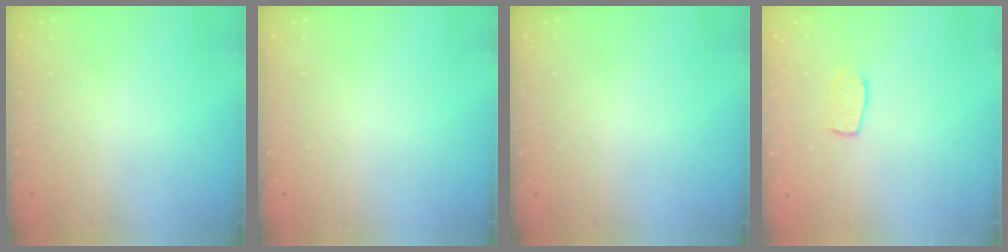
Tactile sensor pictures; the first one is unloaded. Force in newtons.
{"total": 0.0}
{"total": 0.0}
{"total": 6.1, "press": 6.1, "slide": 0.3}